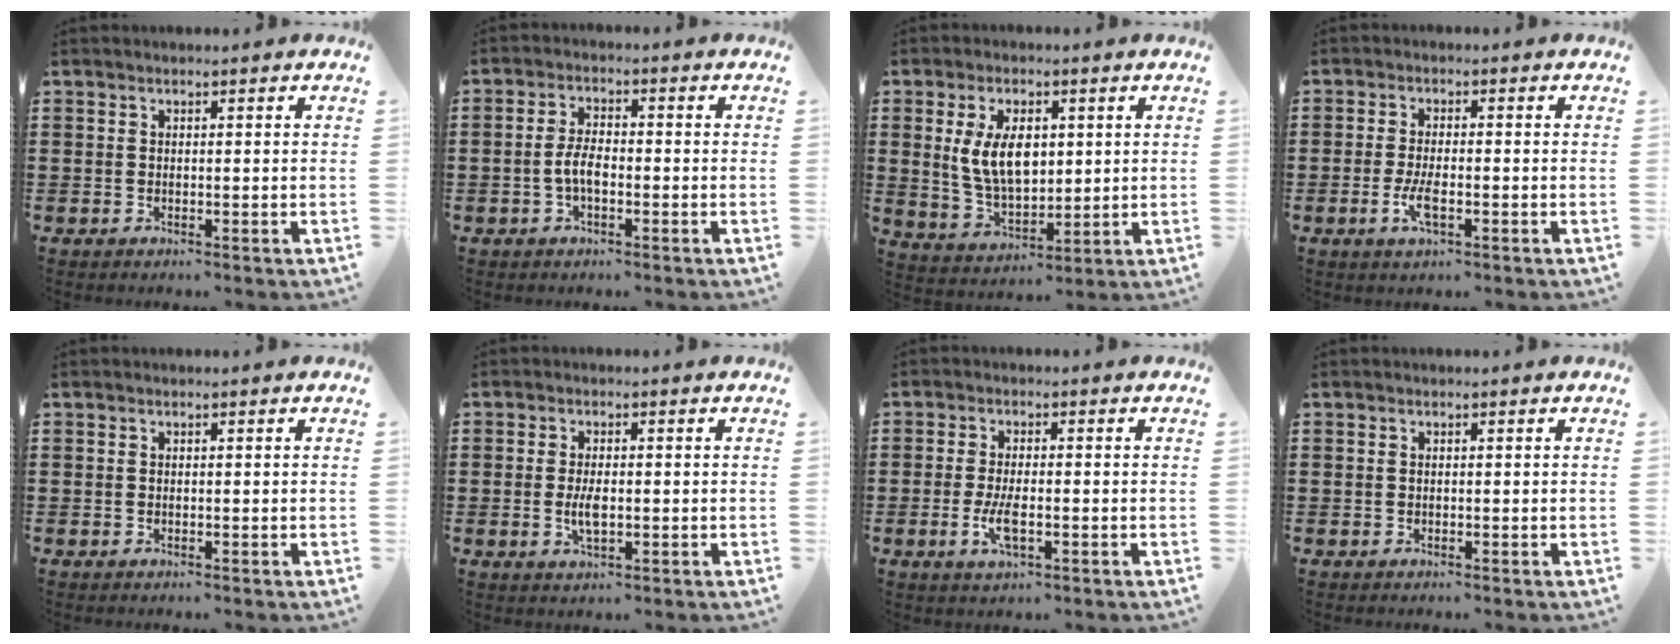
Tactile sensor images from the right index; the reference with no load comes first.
{"total": 4.0, "force": [-1.1, 1.7, 3.4], "torque": [-0.083, -0.001, -0.026]}
{"total": 8.8, "force": [1.7, 5.0, 7.1], "torque": [-0.150, 0.007, 0.026]}
{"total": 3.9, "force": [-1.4, 1.2, 3.4], "torque": [-0.077, -0.004, -0.030]}
{"total": 0.0}
{"total": 3.4, "force": [-0.4, 1.3, 3.1], "torque": [-0.063, -0.002, -0.009]}
{"total": 4.3, "force": [-1.3, 1.4, 3.8], "torque": [-0.084, -0.004, -0.027]}
{"total": 0.0}